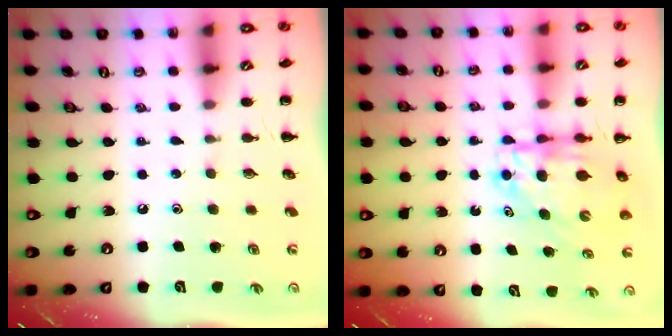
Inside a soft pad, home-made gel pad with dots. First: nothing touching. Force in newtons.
{"total": 6.4, "press": 6.2, "slide": 1.3}